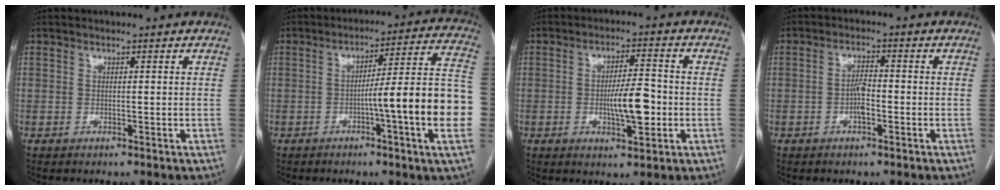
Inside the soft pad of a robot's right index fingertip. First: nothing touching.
{"total": 17.1, "force": [-3.6, -0.8, 16.7], "torque": [-0.190, 0.017, -0.056]}
{"total": 7.4, "force": [-1.4, 1.8, 7.0], "torque": [-0.120, 0.002, -0.021]}
{"total": 3.1, "force": [-1.0, 0.9, 2.8], "torque": [-0.052, 0.003, -0.020]}